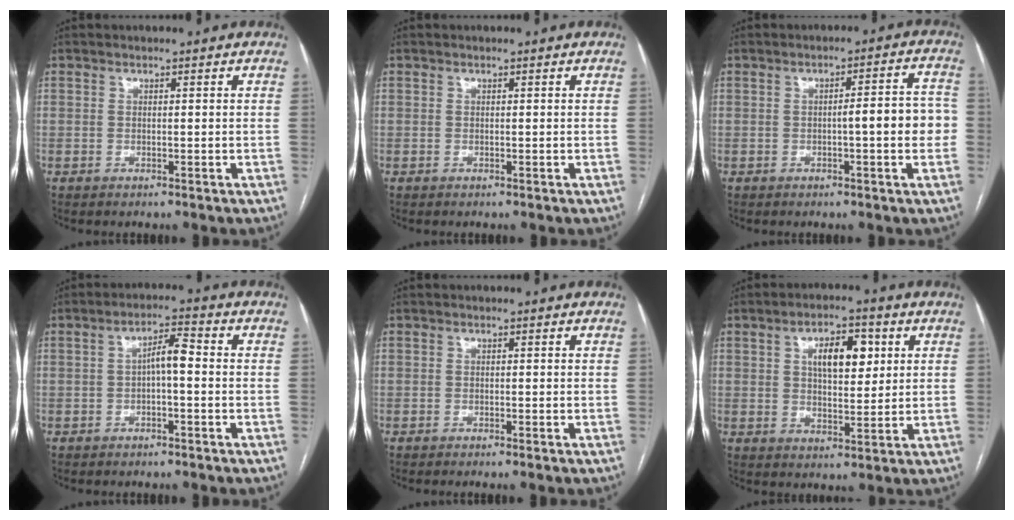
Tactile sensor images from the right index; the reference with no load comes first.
{"total": 0.0}
{"total": 6.6, "force": [-0.9, 1.0, 6.5], "torque": [-0.080, 0.022, -0.014]}
{"total": 4.1, "force": [-0.3, 0.9, 3.9], "torque": [-0.065, 0.016, -0.005]}
{"total": 0.7, "force": [-0.5, -0.2, 0.4], "torque": [-0.007, 0.003, -0.011]}
{"total": 7.8, "force": [2.5, 3.4, 6.6], "torque": [-0.105, 0.012, 0.043]}